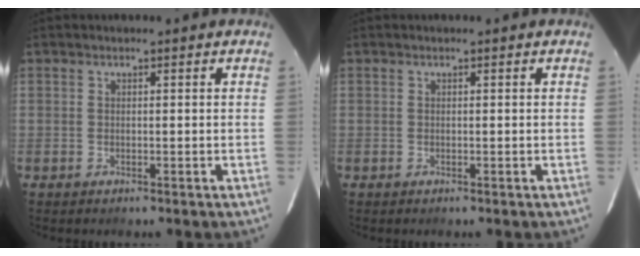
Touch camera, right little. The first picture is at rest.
{"total": 0.0}